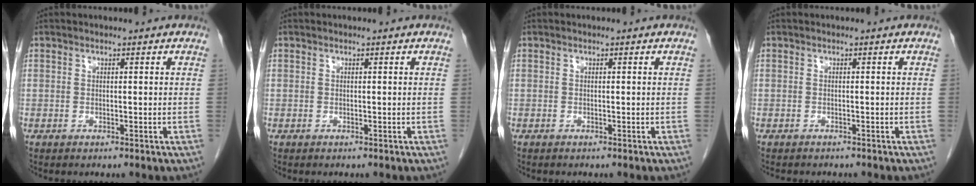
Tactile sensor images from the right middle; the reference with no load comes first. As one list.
[{"total": 0.0}, {"total": 0.0}, {"total": 2.8, "force": [-2.4, 0.8, 1.0], "torque": [-0.020, -0.008, -0.028]}]